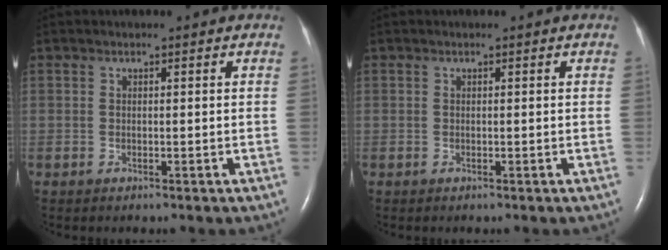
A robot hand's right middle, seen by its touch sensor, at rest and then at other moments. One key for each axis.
{"total": 0.0}